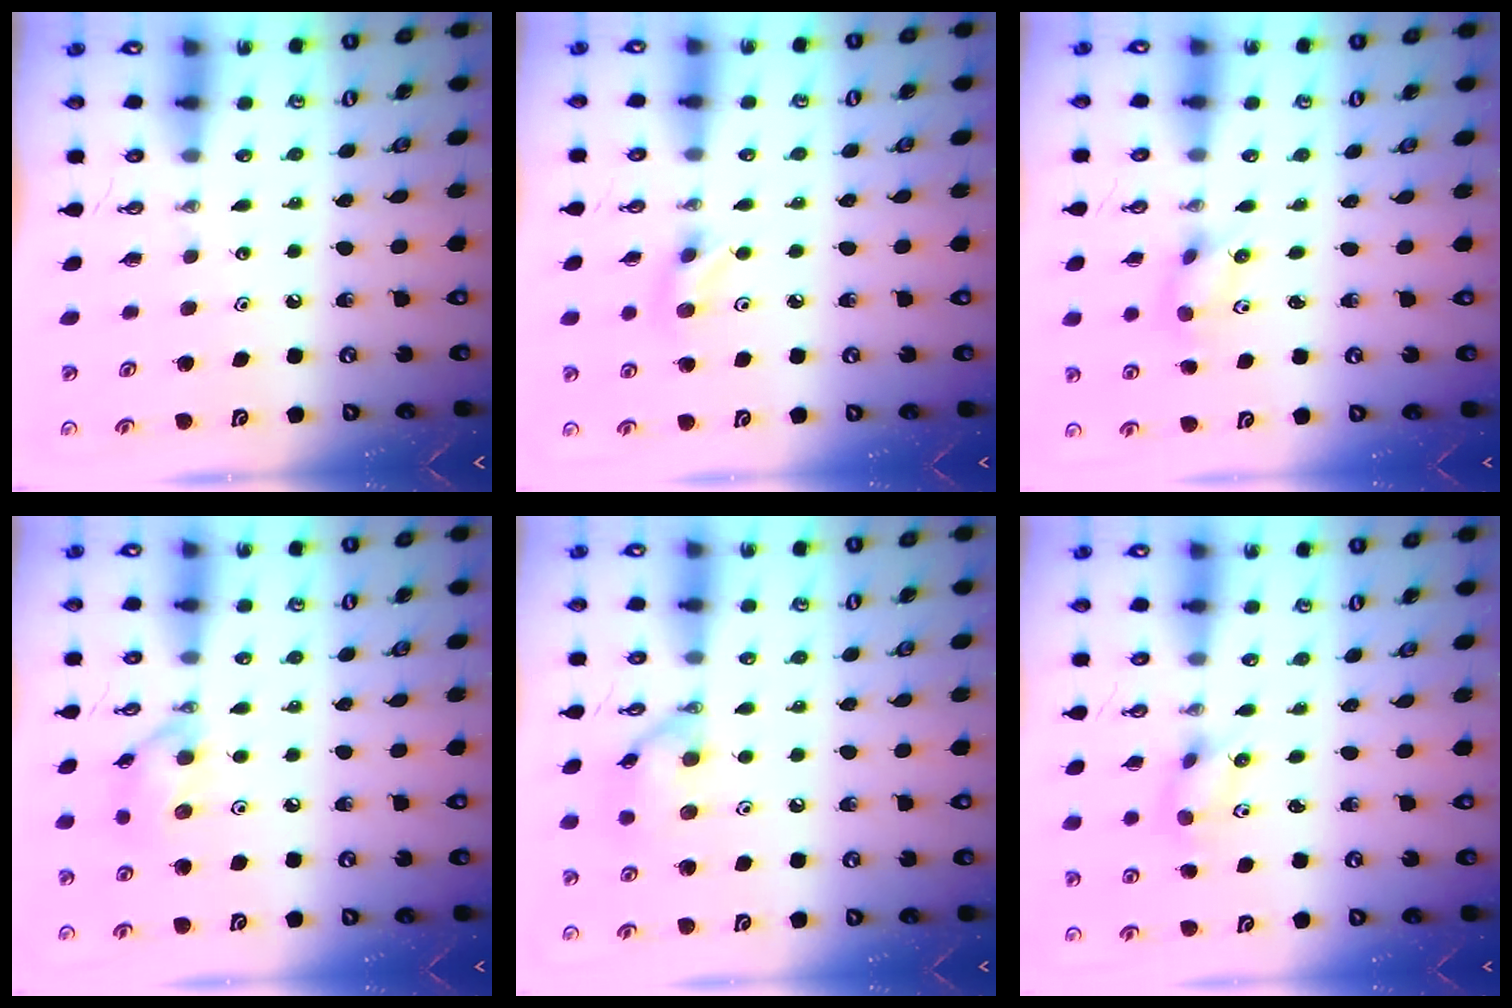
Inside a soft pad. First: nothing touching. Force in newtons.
{"total": 5.7, "press": 5.7, "slide": 0.6}
{"total": 2.6, "press": 2.4, "slide": 1.0}
{"total": 10.0, "press": 10.0, "slide": 1.2}
{"total": 10.3, "press": 10.2, "slide": 1.1}
{"total": 2.6, "press": 2.4, "slide": 1.0}